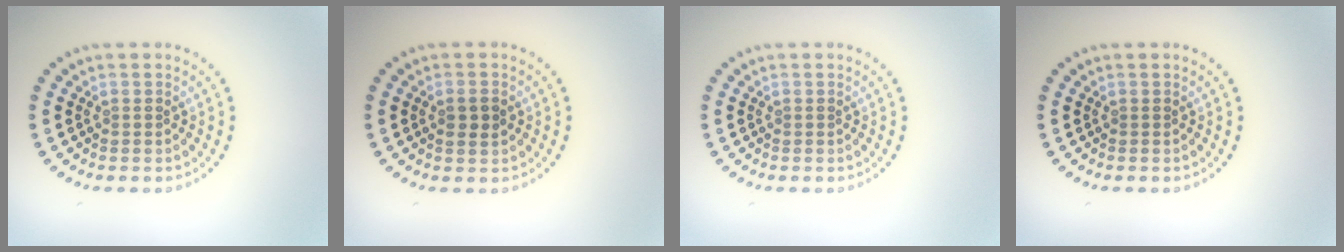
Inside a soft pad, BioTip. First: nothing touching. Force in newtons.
{"total": 1.8, "press": 1.8, "slide": 0.2}
{"total": 0.0}
{"total": 0.0}